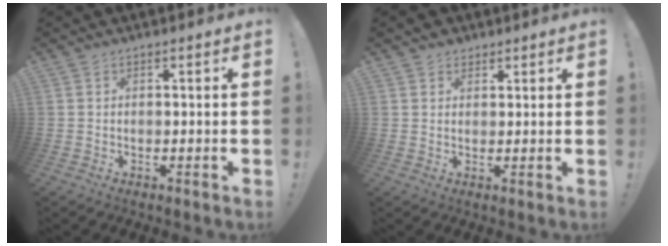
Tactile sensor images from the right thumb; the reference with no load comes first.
{"total": 2.8, "force": [1.7, 2.2, 0.1], "torque": [0.001, -0.004, 0.032]}